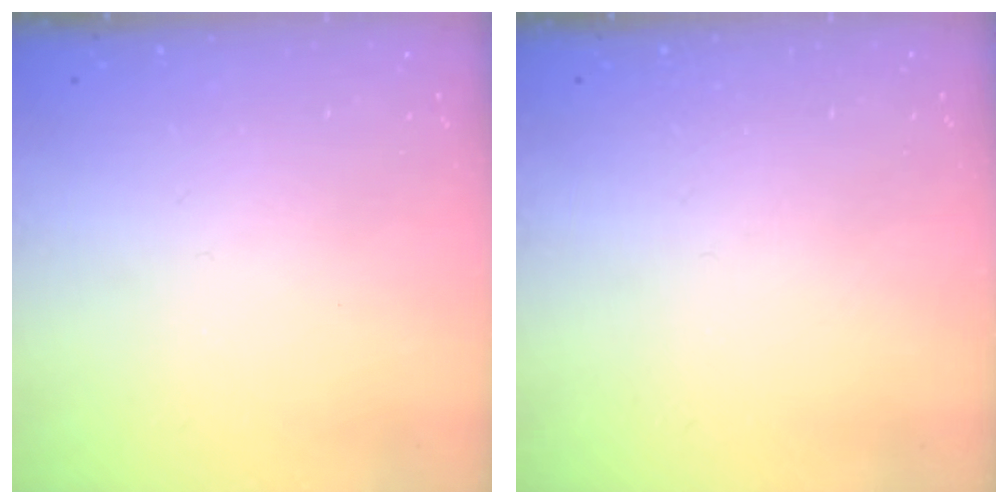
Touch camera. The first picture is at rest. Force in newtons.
{"total": 0.0}